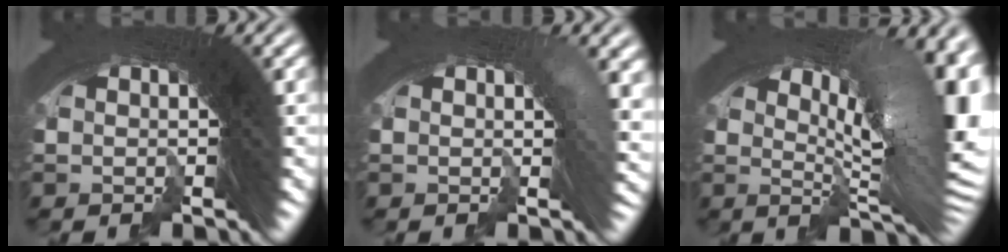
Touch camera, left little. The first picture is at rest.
{"total": 2.8, "force": [0.4, 1.0, 2.6], "torque": [-0.015, 0.009, -0.001]}
{"total": 12.5, "force": [1.3, 5.2, 11.3], "torque": [-0.129, 0.019, 0.006]}